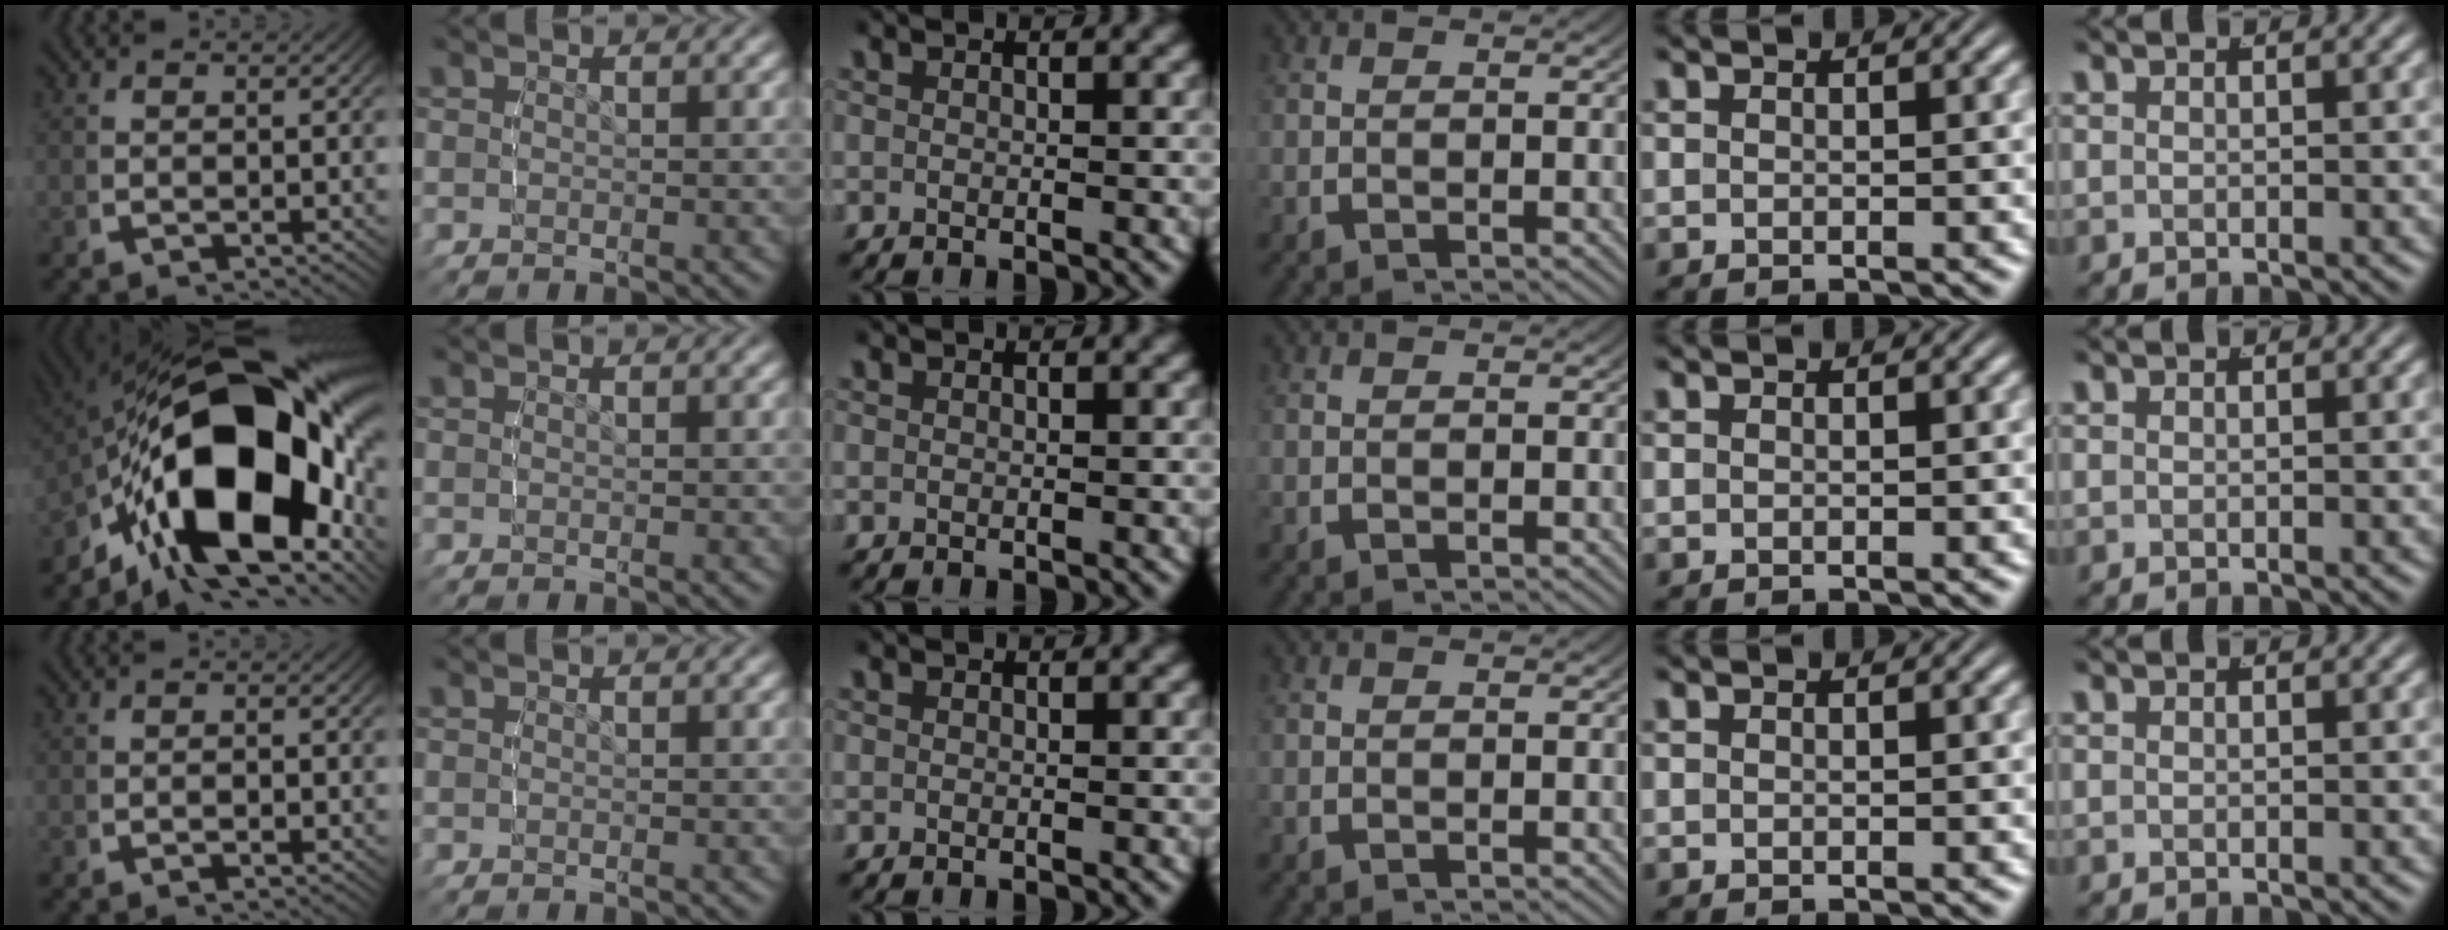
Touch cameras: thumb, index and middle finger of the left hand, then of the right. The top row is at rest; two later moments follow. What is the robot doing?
{"motion": "lift_and_place", "object": "toy banana"}